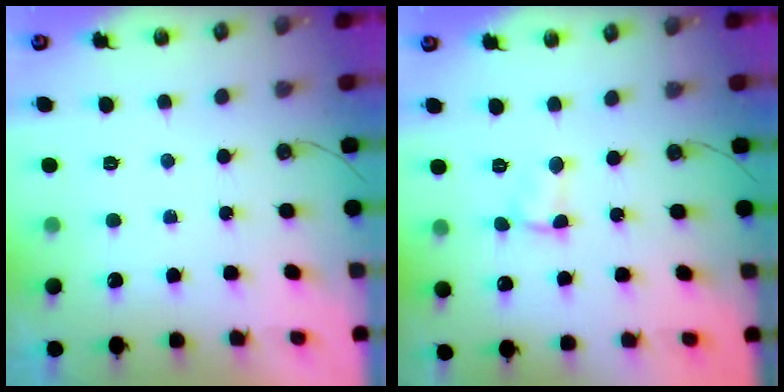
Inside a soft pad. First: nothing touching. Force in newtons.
{"total": 1.9, "press": 1.9, "slide": 0.3}